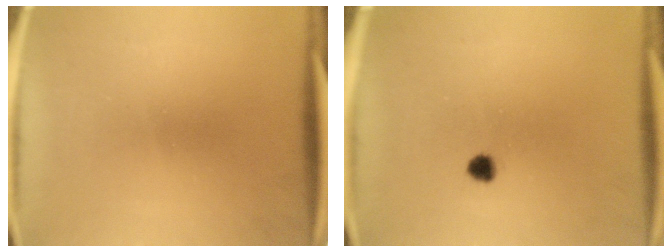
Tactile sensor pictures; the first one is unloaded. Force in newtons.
{"total": 1.9}